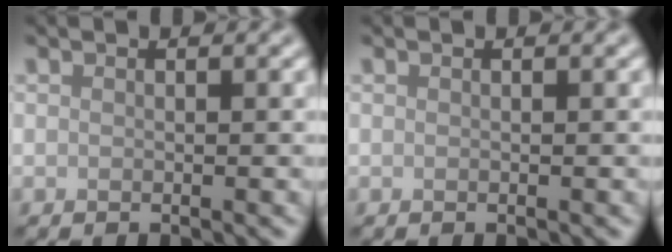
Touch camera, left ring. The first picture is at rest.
{"total": 0.0}